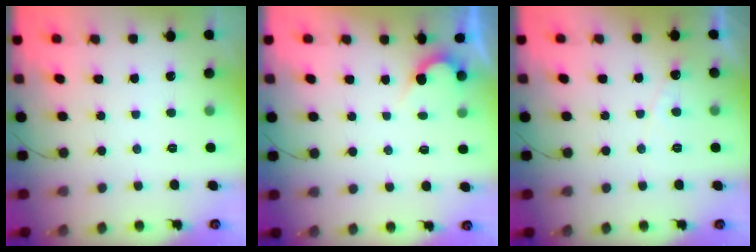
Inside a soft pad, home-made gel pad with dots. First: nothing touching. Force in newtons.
{"total": 2.1, "press": 2.1, "slide": 0.1}
{"total": 4.2, "press": 4.2, "slide": 0.3}